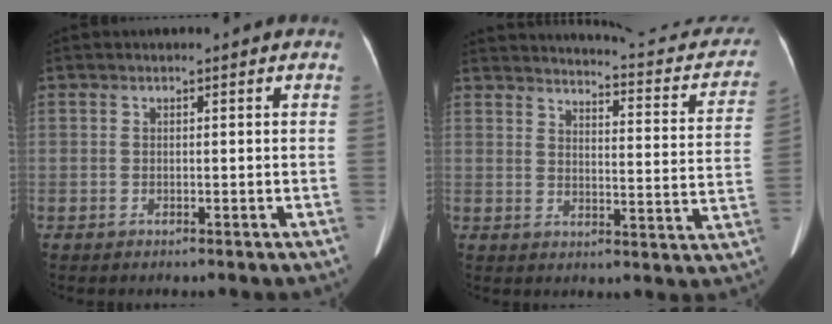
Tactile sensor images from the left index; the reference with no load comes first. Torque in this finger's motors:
{"motor_torque": [0.85, -1.29, 0.17, 0.01]}